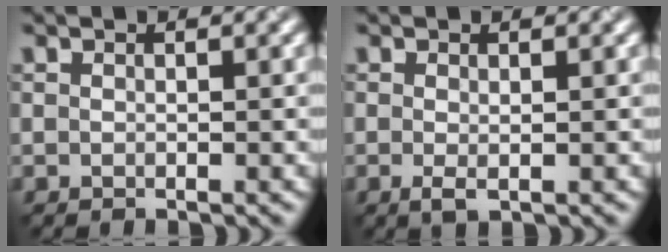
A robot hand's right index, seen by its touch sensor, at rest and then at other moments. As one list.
[{"total": 1.1, "force": [-0.2, 0.2, 1.0], "torque": [-0.021, -0.007, -0.003]}]